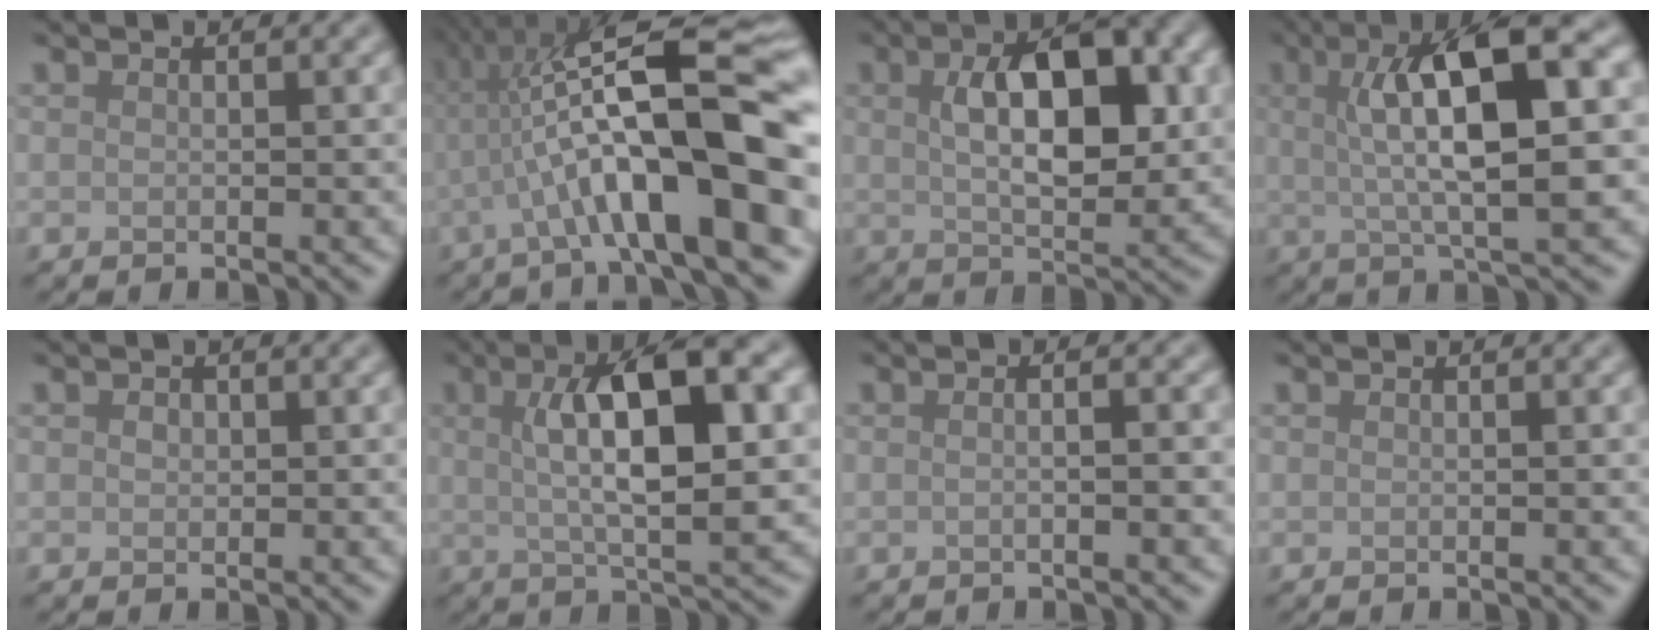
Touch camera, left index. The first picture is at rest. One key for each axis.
{"total": 13.8, "fx": -1.1, "fy": 3.1, "fz": 13.4, "tx": -0.204, "ty": 0.029, "tz": -0.020}
{"total": 8.5, "fx": 1.6, "fy": 3.8, "fz": 7.5, "tx": -0.116, "ty": 0.009, "tz": 0.026}
{"total": 11.7, "fx": 2.3, "fy": 3.4, "fz": 10.9, "tx": -0.156, "ty": 0.018, "tz": 0.035}
{"total": 0.6, "fx": 0.2, "fy": 0.5, "fz": 0.3, "tx": -0.006, "ty": -0.001, "tz": 0.001}
{"total": 10.5, "fx": 2.4, "fy": 3.2, "fz": 9.7, "tx": -0.139, "ty": 0.010, "tz": 0.036}
{"total": 3.5, "fx": 0.5, "fy": 1.8, "fz": 2.9, "tx": -0.001, "ty": 0.010, "tz": -0.024}
{"total": 0.0}